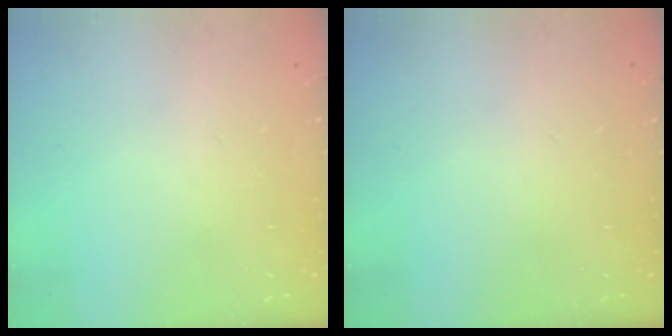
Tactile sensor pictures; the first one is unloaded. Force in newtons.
{"total": 0.0}